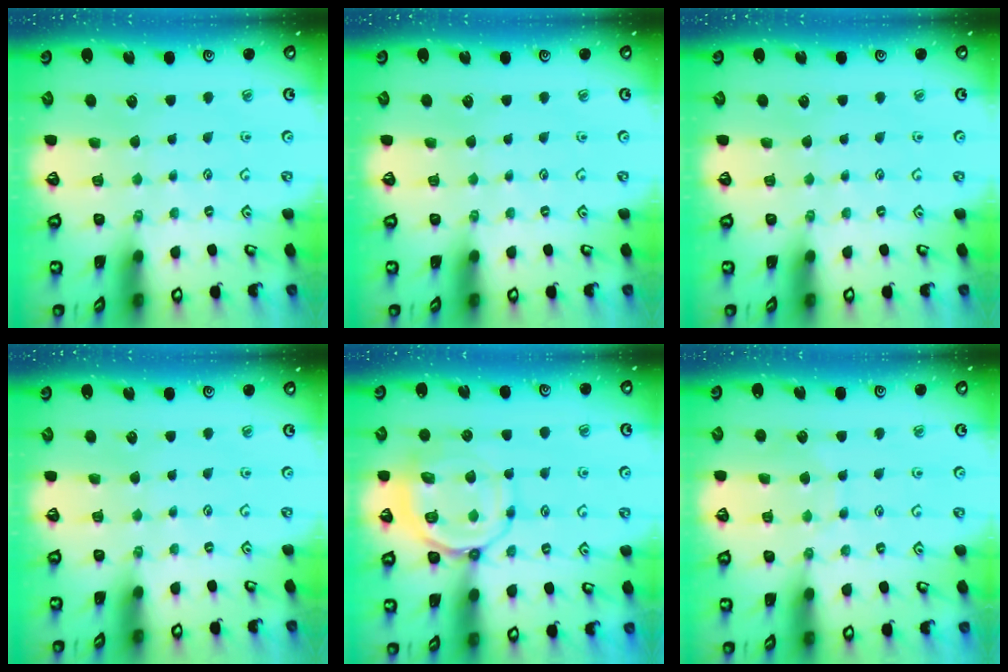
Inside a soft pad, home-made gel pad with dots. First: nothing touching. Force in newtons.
{"total": 0.0}
{"total": 0.0}
{"total": 0.0}
{"total": 10.4, "press": 10.4, "slide": 1.2}
{"total": 6.3, "press": 6.3, "slide": 0.5}